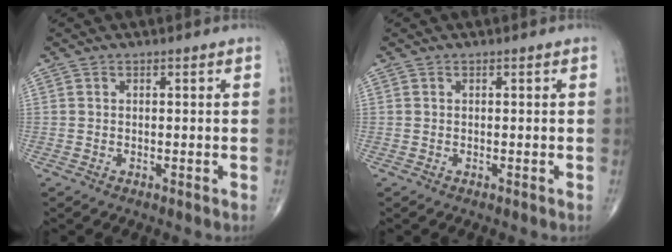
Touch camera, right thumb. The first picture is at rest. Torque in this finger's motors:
{"motor_torque": [0.05, 0.05, 0.00, 0.00, 0.00]}